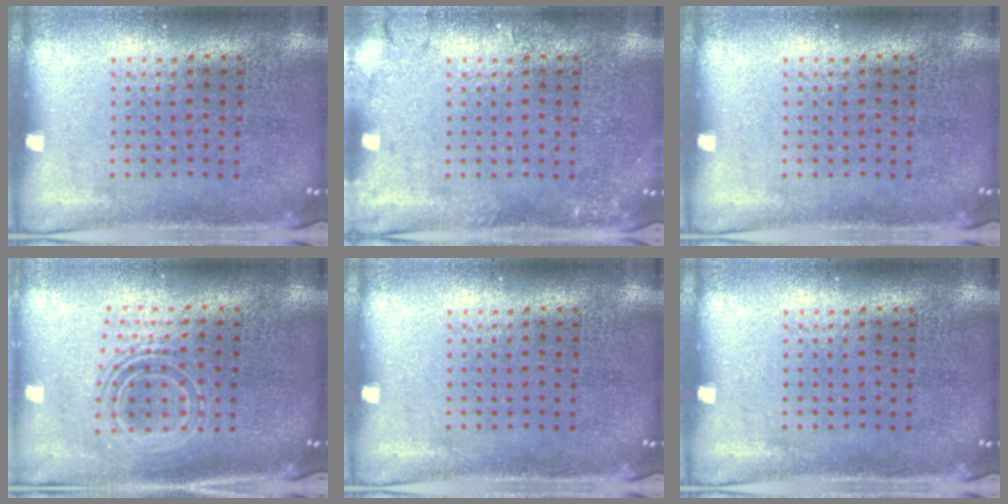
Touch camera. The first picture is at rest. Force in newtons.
{"total": 1.7, "press": 1.7, "slide": 0.3}
{"total": 0.0}
{"total": 1.8, "press": 1.4, "slide": 1.2}
{"total": 0.0}
{"total": 0.0}